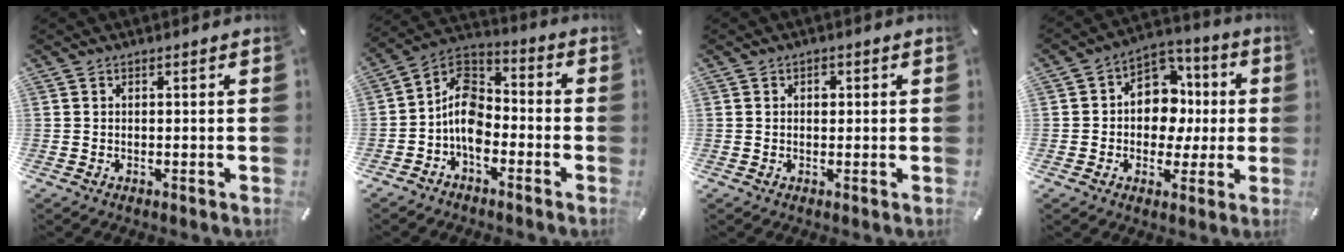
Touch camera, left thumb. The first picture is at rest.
{"total": 10.0, "force": [-4.4, 6.6, 6.1], "torque": [-0.139, 0.013, -0.089]}
{"total": 1.6, "force": [0.3, 1.2, 0.9], "torque": [0.005, -0.003, -0.002]}
{"total": 11.6, "force": [-0.1, 10.1, 5.7], "torque": [-0.086, 0.001, 0.004]}